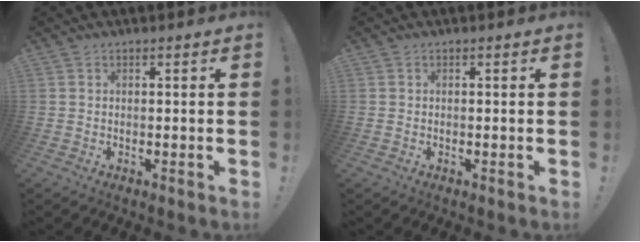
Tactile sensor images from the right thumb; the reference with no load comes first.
{"total": 0.0}